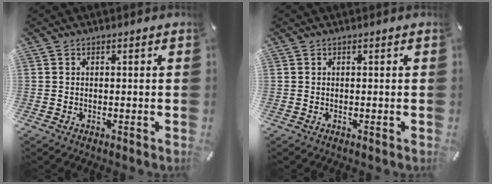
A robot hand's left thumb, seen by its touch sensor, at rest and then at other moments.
{"total": 0.0}